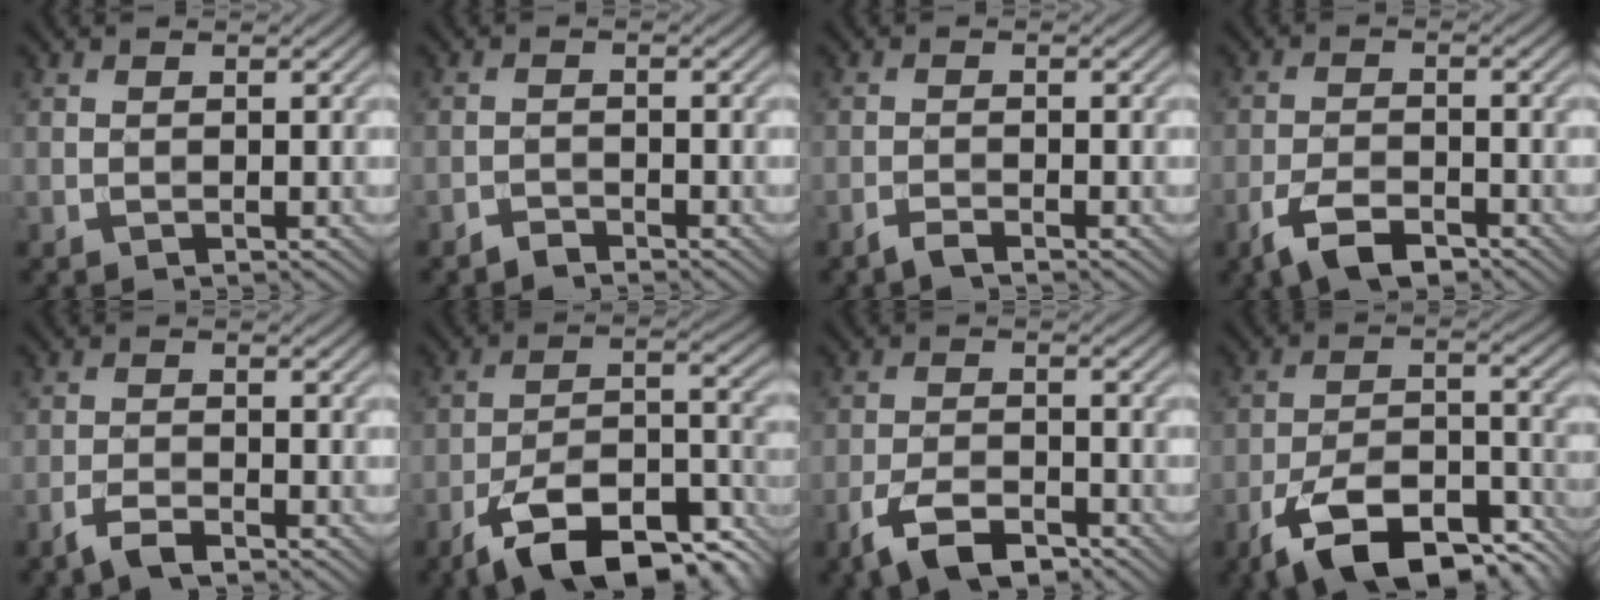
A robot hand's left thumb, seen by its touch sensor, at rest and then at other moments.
{"total": 1.5, "force": [-1.4, 0.4, 0.4], "torque": [-0.006, 0.002, -0.031]}
{"total": 1.5, "force": [-1.3, 0.1, 0.8], "torque": [-0.016, 0.003, -0.031]}
{"total": 5.9, "force": [-4.0, 2.3, 3.7], "torque": [-0.072, 0.000, -0.078]}
{"total": 3.0, "force": [-2.2, 0.8, 1.8], "torque": [-0.040, 0.001, -0.049]}
{"total": 15.5, "force": [-10.9, 5.0, 9.8], "torque": [-0.169, -0.003, -0.192]}
{"total": 6.7, "force": [-4.6, 2.6, 4.2], "torque": [-0.078, 0.001, -0.088]}
{"total": 14.5, "force": [-9.8, 5.7, 9.0], "torque": [-0.164, -0.006, -0.173]}